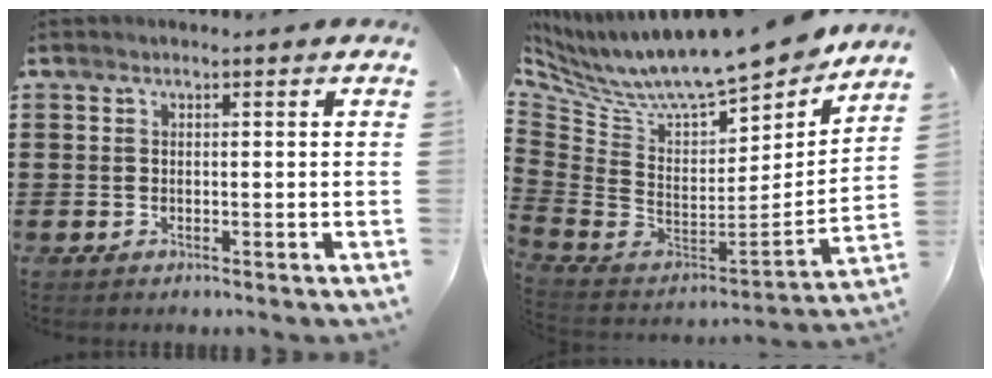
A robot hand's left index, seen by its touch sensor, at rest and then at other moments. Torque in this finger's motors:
{"motor_torque": [2.14, 0.00, 1.05, 0.21]}